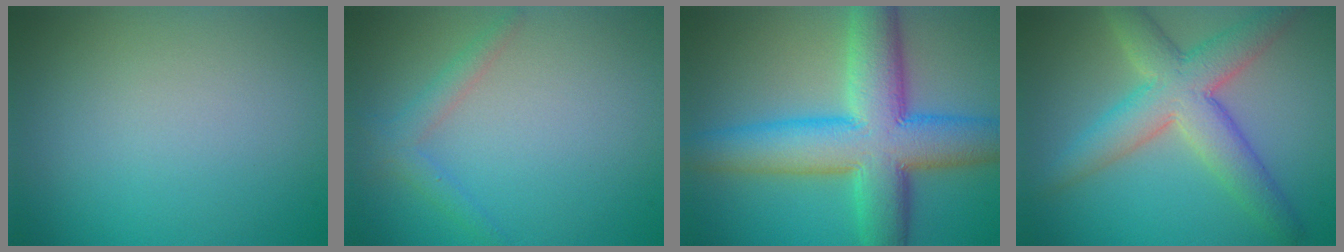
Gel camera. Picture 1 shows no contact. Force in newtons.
{"total": 1.8, "press": 1.8, "slide": 0.1}
{"total": 11.2, "press": 11.2, "slide": 0.2}
{"total": 6.5, "press": 6.5, "slide": 0.3}